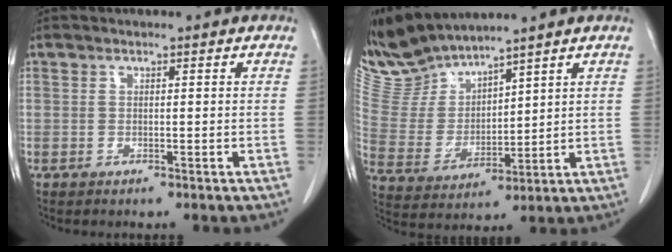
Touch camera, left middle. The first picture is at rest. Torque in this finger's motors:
{"motor_torque": [0.07, -1.25, -0.09, -0.03]}